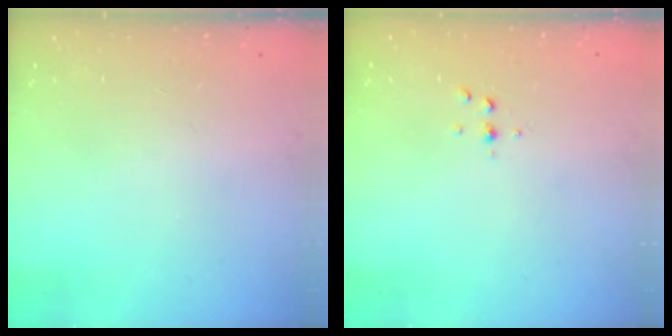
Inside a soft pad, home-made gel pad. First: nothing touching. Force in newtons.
{"total": 2.5, "press": 2.4, "slide": 0.2}